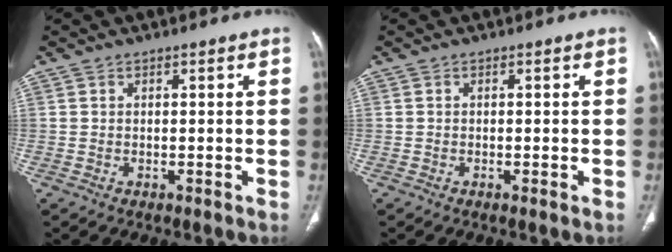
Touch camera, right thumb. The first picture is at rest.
{"total": 1.1, "force": [-0.4, 0.1, 1.0], "torque": [-0.017, -0.003, -0.004]}